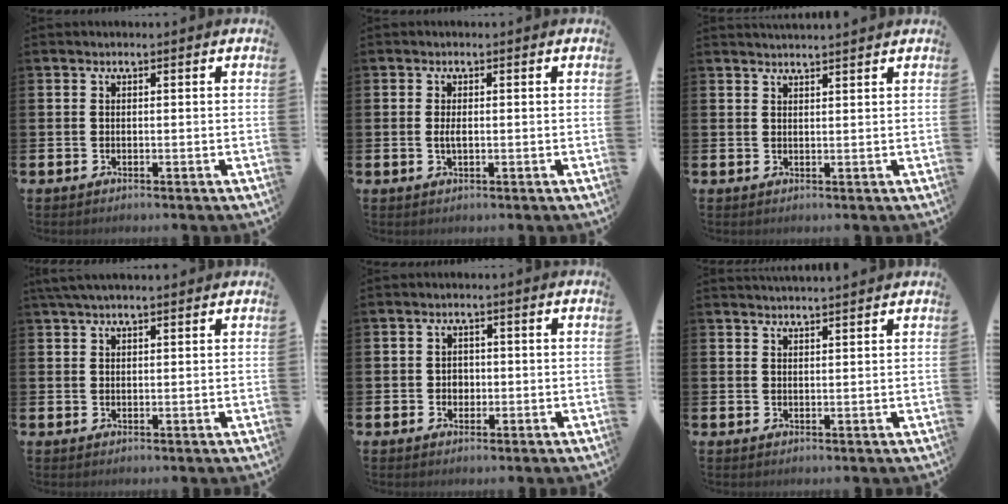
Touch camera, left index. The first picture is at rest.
{"total": 1.6, "force": [0.0, 0.6, 1.5], "torque": [-0.023, 0.001, -0.002]}
{"total": 2.0, "force": [2.0, -0.2, 0.0], "torque": [0.007, -0.014, 0.035]}
{"total": 3.0, "force": [2.5, 0.6, 1.5], "torque": [-0.031, 0.001, 0.045]}
{"total": 1.8, "force": [0.1, 1.7, 0.7], "torque": [0.005, 0.001, -0.006]}
{"total": 2.2, "force": [2.2, -0.3, 0.0], "torque": [-0.001, -0.010, 0.040]}